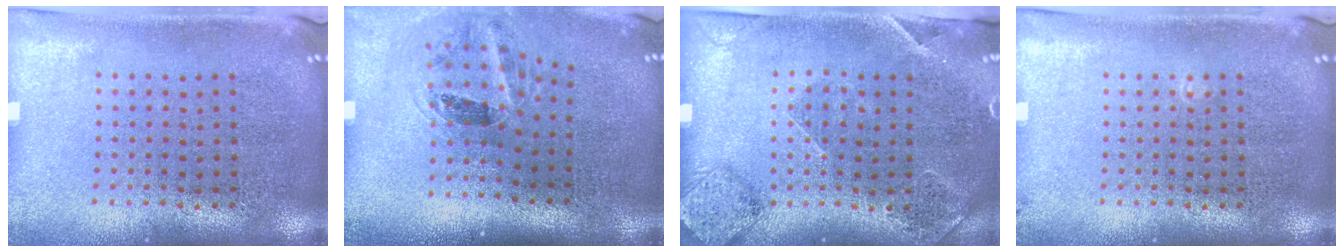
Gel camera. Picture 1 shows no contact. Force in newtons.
{"total": 1.3, "press": 1.0, "slide": 0.9}
{"total": 1.6, "press": 1.5, "slide": 0.3}
{"total": 0.5, "press": 0.5, "slide": 0.2}